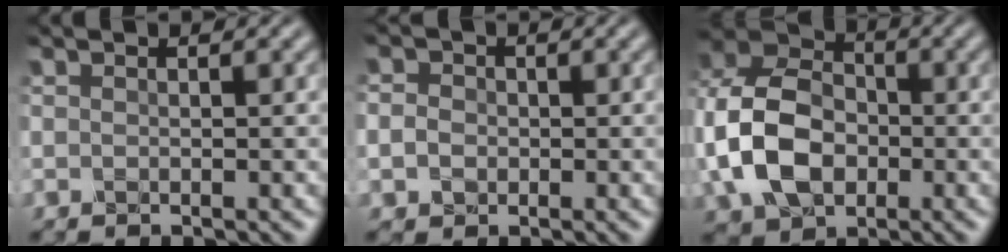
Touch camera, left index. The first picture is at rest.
{"total": 4.0, "force": [0.3, 3.6, 1.7], "torque": [-0.023, 0.025, -0.020]}
{"total": 10.3, "force": [-1.7, 7.5, 6.8], "torque": [-0.170, 0.000, -0.042]}